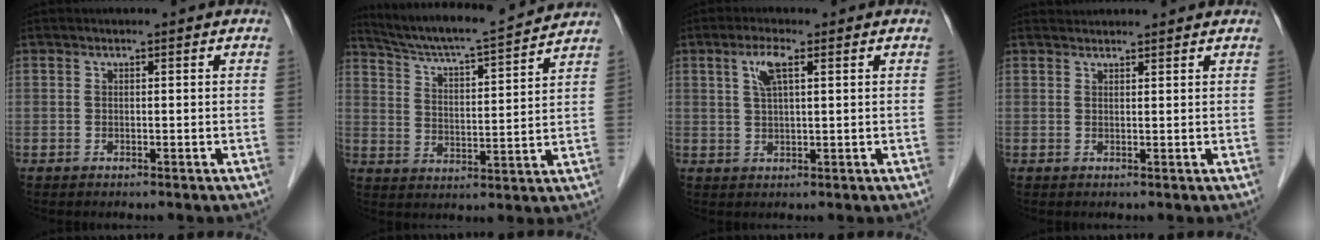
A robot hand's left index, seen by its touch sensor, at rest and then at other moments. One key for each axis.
{"total": 15.5, "fx": 14.5, "fy": 0.1, "fz": 5.5, "tx": -0.101, "ty": 0.006, "tz": 0.221}
{"total": 3.7, "fx": 1.7, "fy": 0.9, "fz": 3.2, "tx": -0.069, "ty": 0.007, "tz": 0.033}
{"total": 3.4, "fx": 3.4, "fy": 0.4, "fz": 0.2, "tx": -0.009, "ty": 0.029, "tz": 0.047}